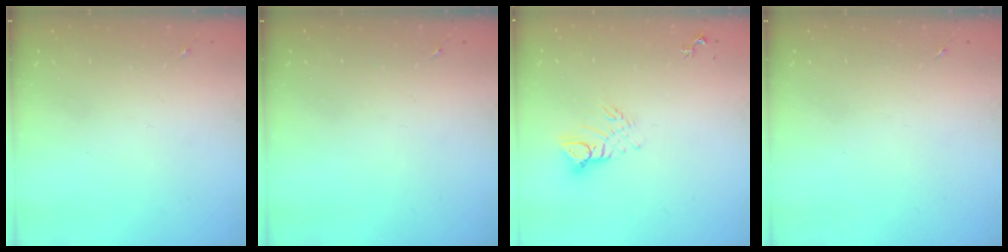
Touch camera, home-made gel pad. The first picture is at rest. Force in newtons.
{"total": 0.0}
{"total": 6.8, "press": 6.8, "slide": 0.5}
{"total": 0.0}